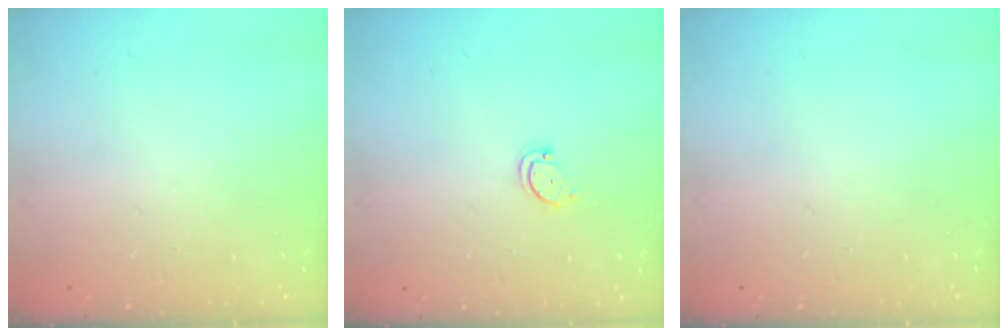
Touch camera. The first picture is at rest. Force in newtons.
{"total": 2.8, "press": 2.8, "slide": 0.3}
{"total": 0.0}